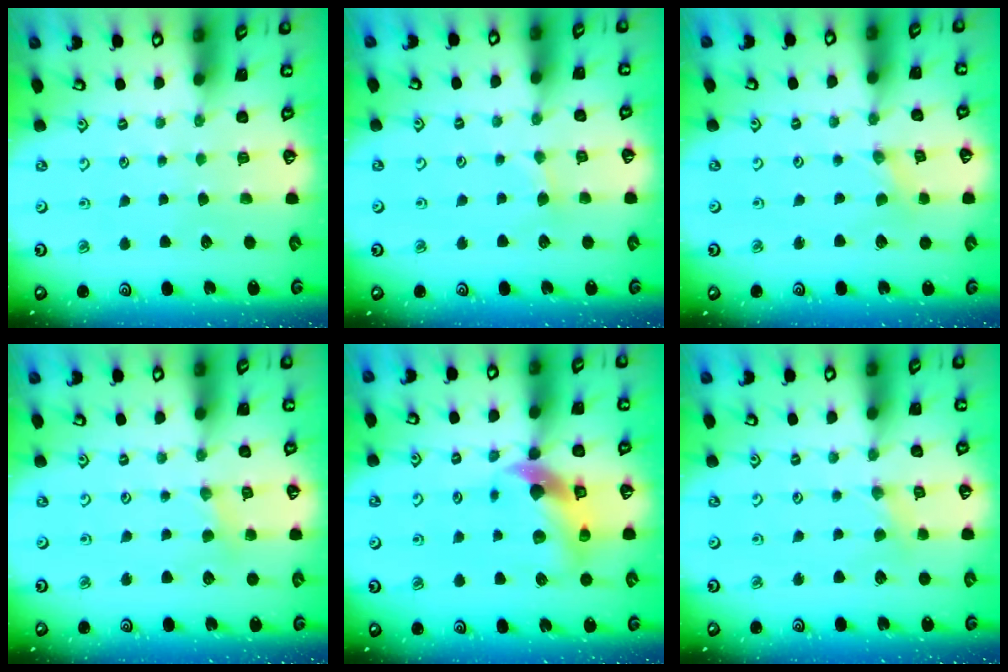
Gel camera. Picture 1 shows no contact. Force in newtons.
{"total": 1.3, "press": 1.3, "slide": 0.2}
{"total": 0.0}
{"total": 2.5, "press": 2.5, "slide": 0.4}
{"total": 9.9, "press": 9.8, "slide": 1.4}
{"total": 2.4, "press": 2.4, "slide": 0.4}